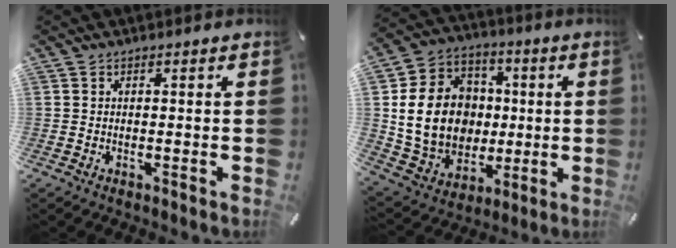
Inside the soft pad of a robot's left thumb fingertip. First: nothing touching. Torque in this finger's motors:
{"motor_torque": [0.39, 1.64, 0.56, 0.02, 0.28]}